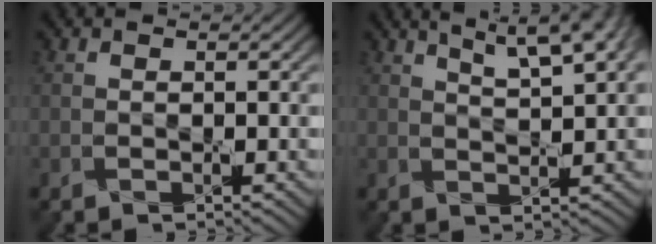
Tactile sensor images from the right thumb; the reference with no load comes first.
{"total": 8.2, "force": [5.3, 1.9, 6.0], "torque": [-0.087, 0.022, 0.064]}